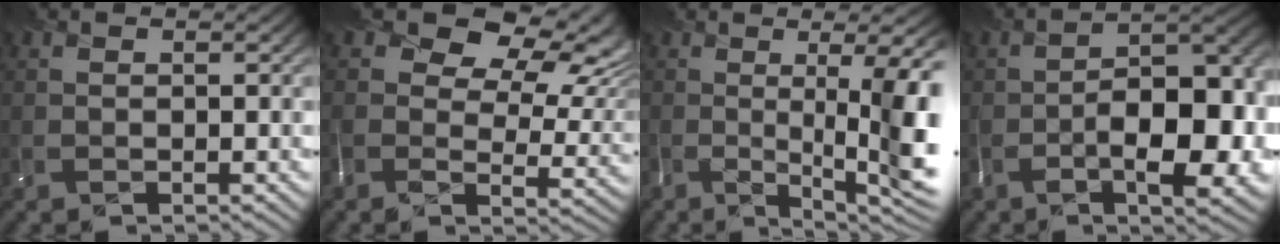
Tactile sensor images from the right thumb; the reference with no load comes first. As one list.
[{"total": 11.4, "force": [5.4, 6.5, 7.7], "torque": [-0.124, -0.004, 0.098]}, {"total": 10.8, "force": [-2.1, 2.3, 10.4], "torque": [-0.112, -0.002, -0.032]}, {"total": 11.0, "force": [-4.4, 3.6, 9.5], "torque": [-0.143, 0.001, -0.063]}]